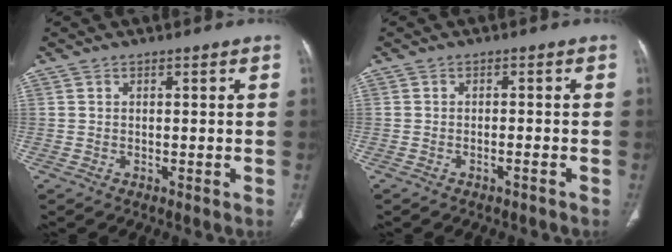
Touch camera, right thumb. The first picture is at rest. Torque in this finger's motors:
{"motor_torque": [-0.20, -0.03, -0.18, 0.07, -0.02]}